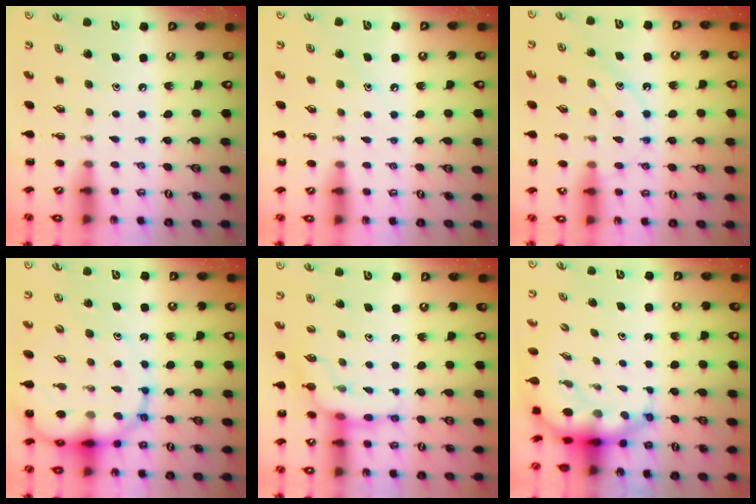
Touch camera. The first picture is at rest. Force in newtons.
{"total": 6.3, "press": 6.0, "slide": 1.8}
{"total": 12.7, "press": 12.7, "slide": 0.8}
{"total": 14.1, "press": 13.6, "slide": 3.7}
{"total": 10.0, "press": 9.9, "slide": 1.4}
{"total": 8.8, "press": 8.4, "slide": 2.6}